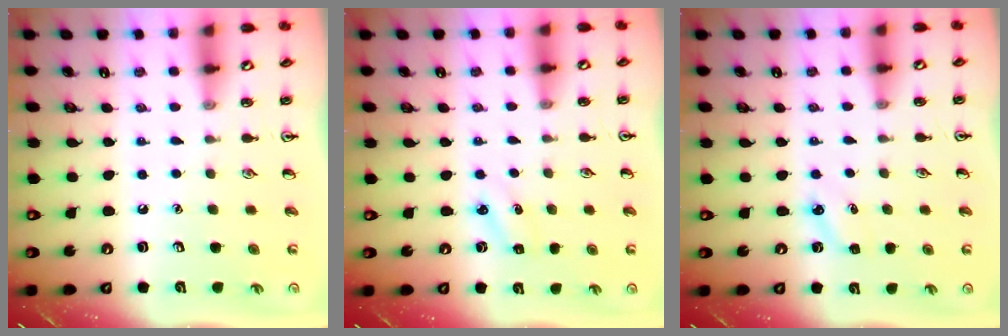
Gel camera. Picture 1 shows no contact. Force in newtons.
{"total": 2.5, "press": 2.4, "slide": 0.8}
{"total": 3.5, "press": 3.4, "slide": 1.1}